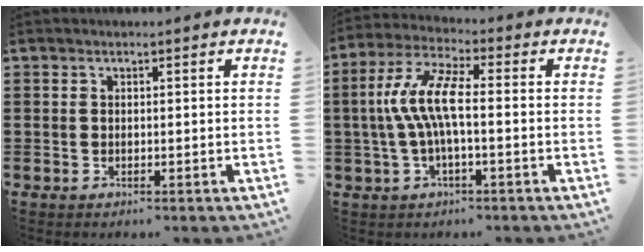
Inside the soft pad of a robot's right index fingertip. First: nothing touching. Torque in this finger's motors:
{"motor_torque": [1.82, -0.32, 1.05, 0.21]}